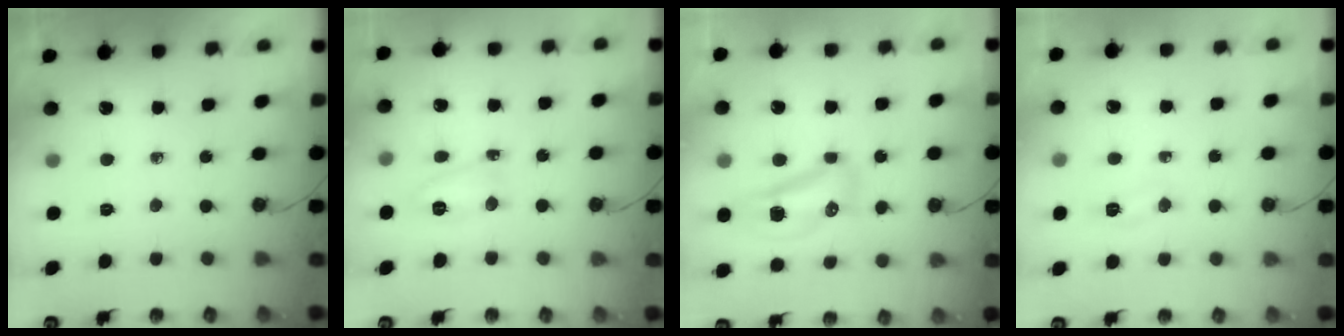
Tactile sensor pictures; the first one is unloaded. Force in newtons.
{"total": 5.1, "press": 5.1, "slide": 0.8}
{"total": 14.0, "press": 10.7, "slide": 9.0}
{"total": 4.5, "press": 4.4, "slide": 0.6}